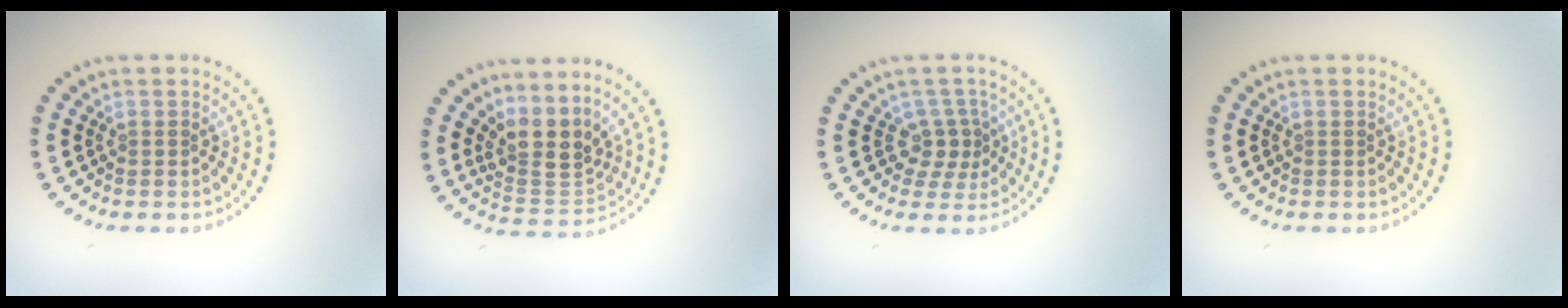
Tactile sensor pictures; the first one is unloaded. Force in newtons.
{"total": 3.8, "press": 2.9, "slide": 2.4}
{"total": 2.5, "press": 1.8, "slide": 1.7}
{"total": 0.0}